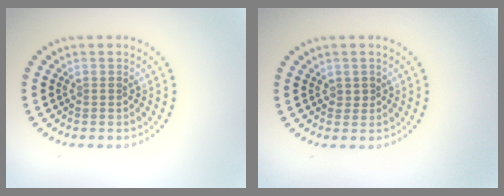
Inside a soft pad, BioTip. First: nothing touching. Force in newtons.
{"total": 0.5, "press": 0.5, "slide": 0.2}